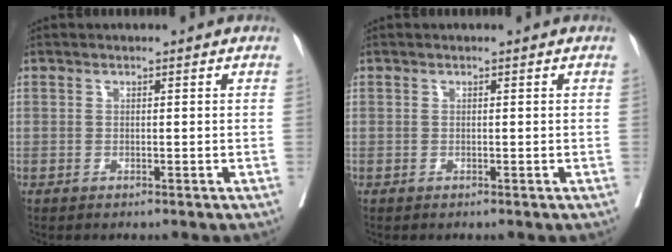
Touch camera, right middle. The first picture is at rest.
{"total": 0.0}